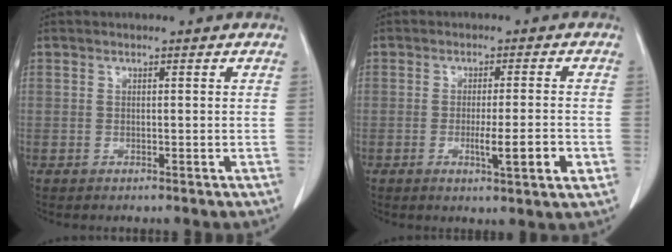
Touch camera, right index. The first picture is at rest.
{"total": 6.1, "force": [-1.8, 0.2, 5.9], "torque": [-0.095, -0.010, -0.024]}